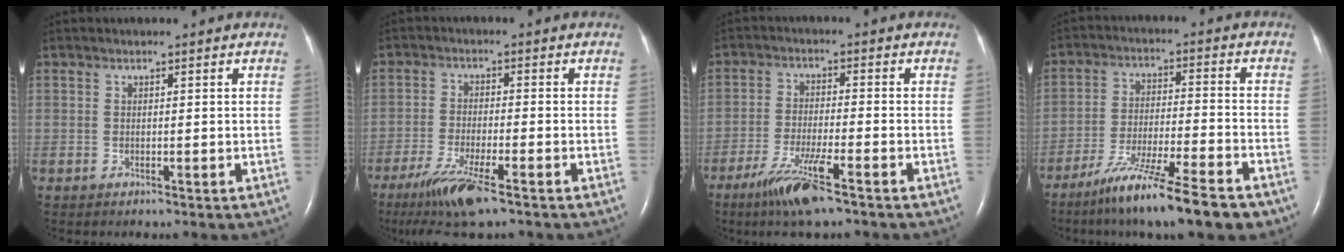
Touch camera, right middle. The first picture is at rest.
{"total": 8.4, "force": [-5.8, 0.6, 6.1], "torque": [-0.118, -0.025, -0.102]}
{"total": 8.6, "force": [-5.6, 0.4, 6.5], "torque": [-0.133, -0.023, -0.101]}
{"total": 14.8, "force": [-11.0, 0.7, 9.8], "torque": [-0.161, -0.036, -0.182]}